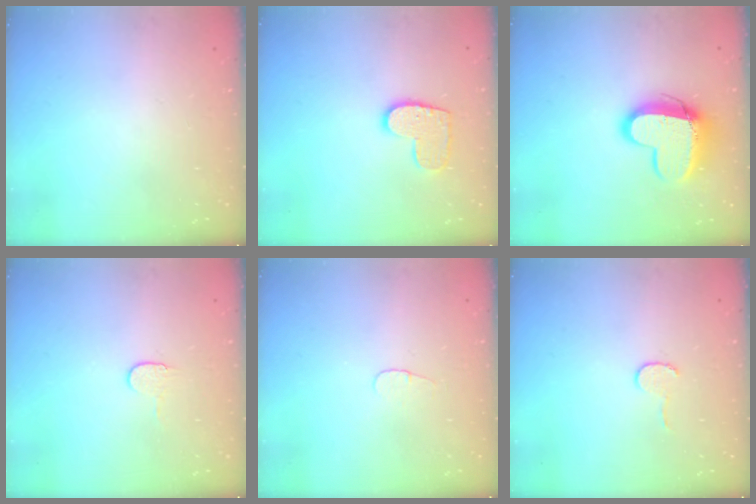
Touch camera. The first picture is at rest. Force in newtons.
{"total": 9.7, "press": 9.7, "slide": 0.3}
{"total": 13.1, "press": 13.0, "slide": 1.1}
{"total": 4.1, "press": 4.1, "slide": 0.4}
{"total": 3.4, "press": 3.3, "slide": 0.4}
{"total": 3.9, "press": 3.9, "slide": 0.3}